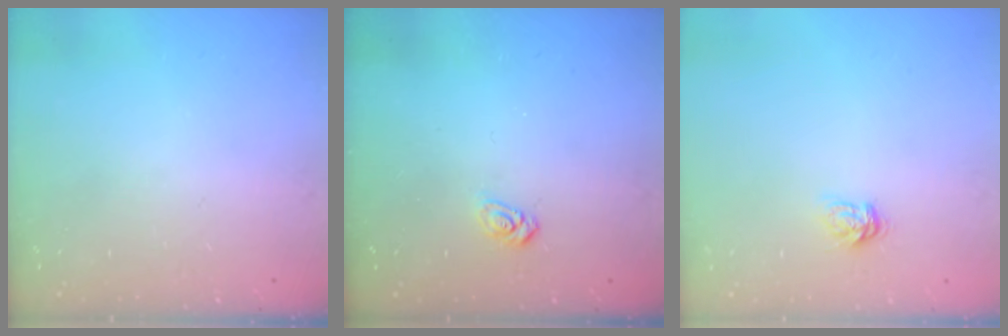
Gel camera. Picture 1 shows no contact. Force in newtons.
{"total": 5.5, "press": 5.5, "slide": 0.3}
{"total": 4.5, "press": 4.5, "slide": 0.6}